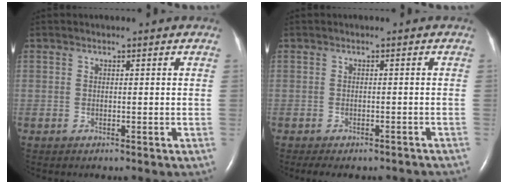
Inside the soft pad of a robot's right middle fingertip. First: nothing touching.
{"total": 8.5, "force": [-7.4, 2.8, 3.1], "torque": [-0.040, -0.002, -0.081]}